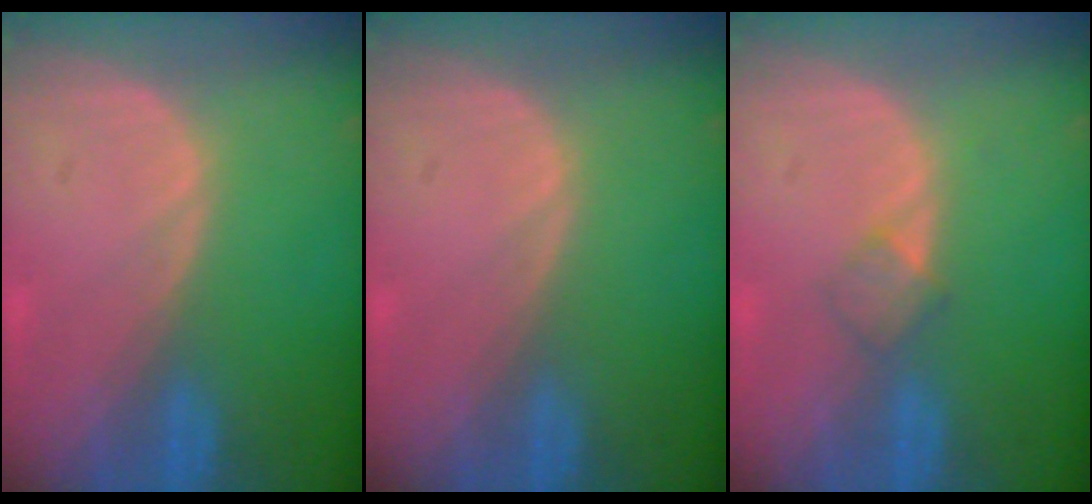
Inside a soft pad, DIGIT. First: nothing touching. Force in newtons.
{"total": 0.0}
{"total": 2.0, "press": 2.0, "slide": 0.2}